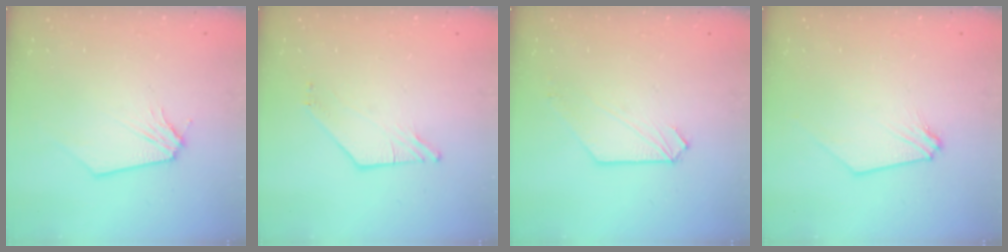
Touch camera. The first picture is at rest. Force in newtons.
{"total": 3.2, "press": 3.2, "slide": 0.4}
{"total": 1.1, "press": 1.1, "slide": 0.1}
{"total": 0.0}